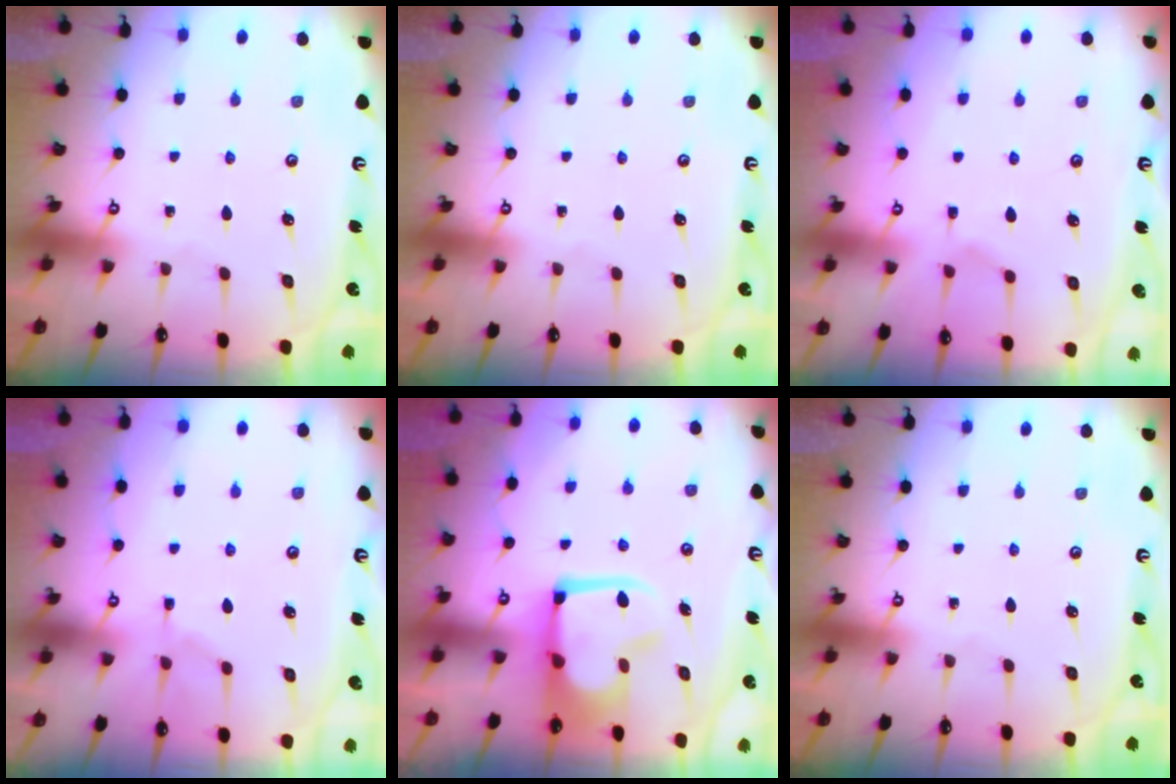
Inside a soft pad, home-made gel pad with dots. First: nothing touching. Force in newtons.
{"total": 0.0}
{"total": 1.8, "press": 1.3, "slide": 1.3}
{"total": 1.3, "press": 0.7, "slide": 1.1}
{"total": 13.9, "press": 13.9, "slide": 1.2}
{"total": 0.0}